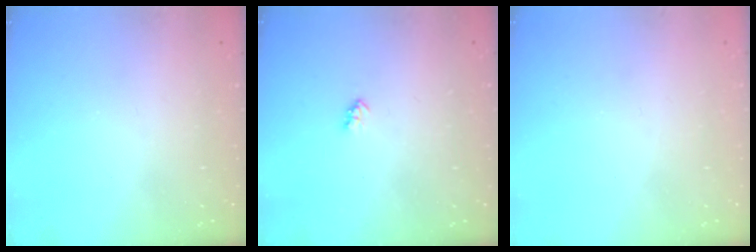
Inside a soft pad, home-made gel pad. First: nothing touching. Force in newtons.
{"total": 2.0, "press": 2.0, "slide": 0.3}
{"total": 0.7, "press": 0.7, "slide": 0.1}